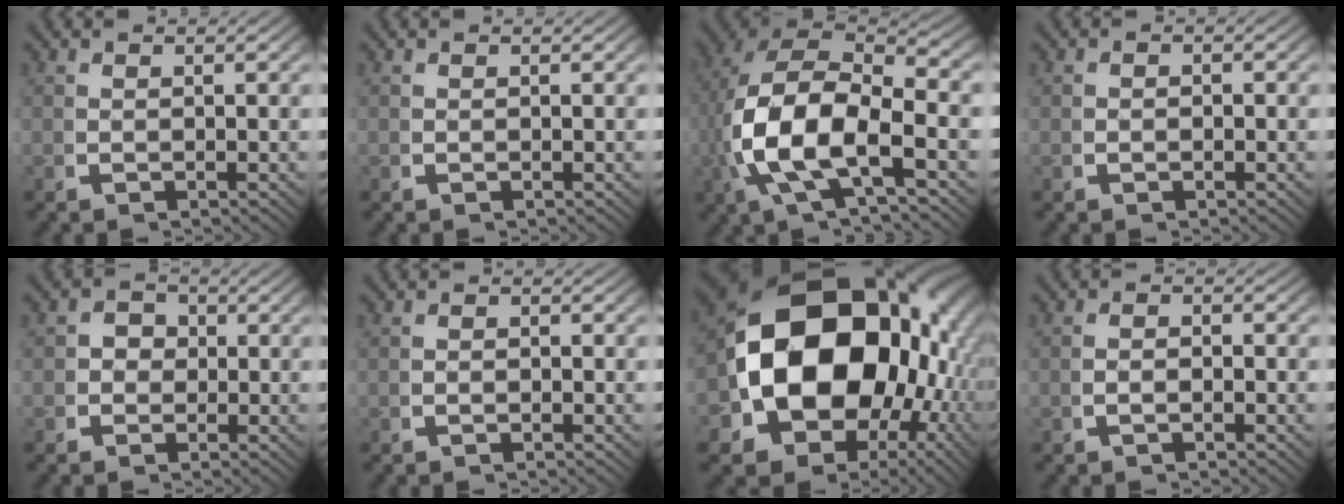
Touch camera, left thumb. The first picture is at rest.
{"total": 0.0}
{"total": 15.3, "force": [-0.5, 9.8, 11.8], "torque": [-0.276, -0.047, 0.006]}
{"total": 0.6, "force": [-0.3, 0.4, 0.3], "torque": [-0.008, 0.000, -0.009]}
{"total": 2.7, "force": [-0.1, 2.4, 1.3], "torque": [-0.008, -0.002, -0.008]}
{"total": 0.7, "force": [-0.4, 0.5, 0.4], "torque": [-0.010, 0.000, -0.011]}
{"total": 27.7, "force": [-0.3, 19.3, 19.9], "torque": [-0.359, -0.070, 0.016]}
{"total": 1.3, "force": [-0.7, 0.7, 0.9], "torque": [-0.023, -0.001, -0.015]}